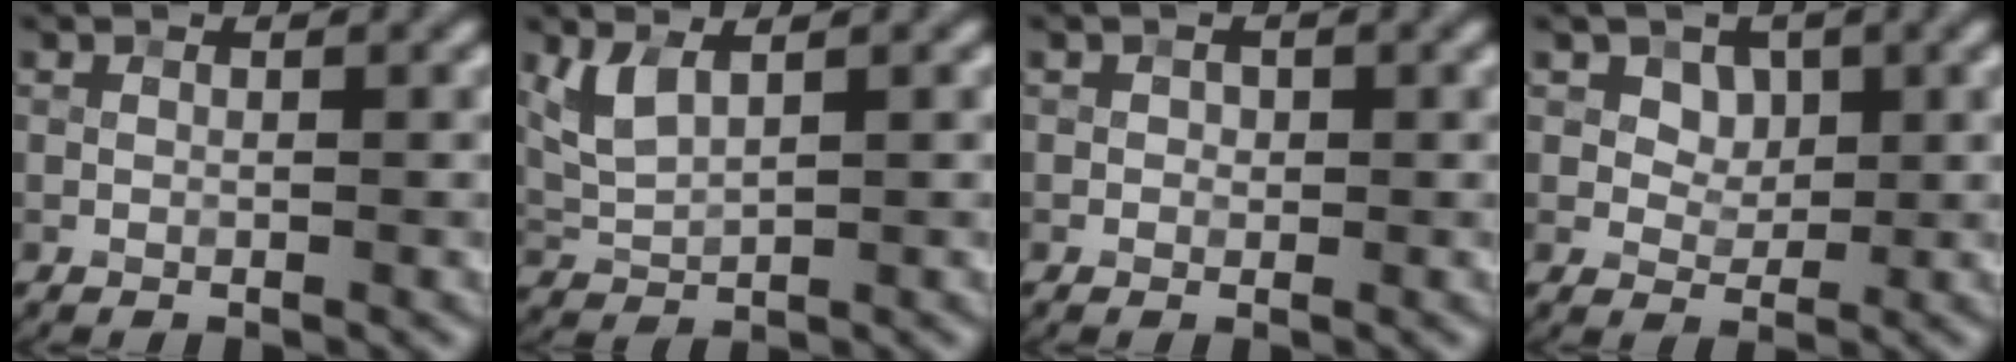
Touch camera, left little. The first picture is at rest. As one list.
[{"total": 3.0, "force": [1.6, 1.0, 2.3], "torque": [-0.063, 0.000, 0.039]}, {"total": 0.6, "force": [0.1, 0.6, 0.2], "torque": [0.002, -0.004, -0.001]}, {"total": 2.7, "force": [1.1, 2.0, 1.3], "torque": [-0.026, -0.013, 0.025]}]